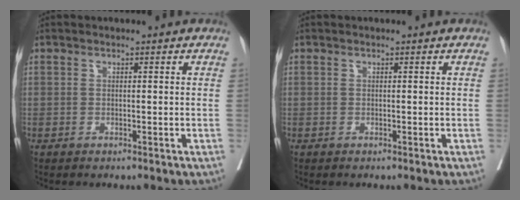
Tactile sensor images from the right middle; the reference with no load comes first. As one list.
[{"total": 0.0}]